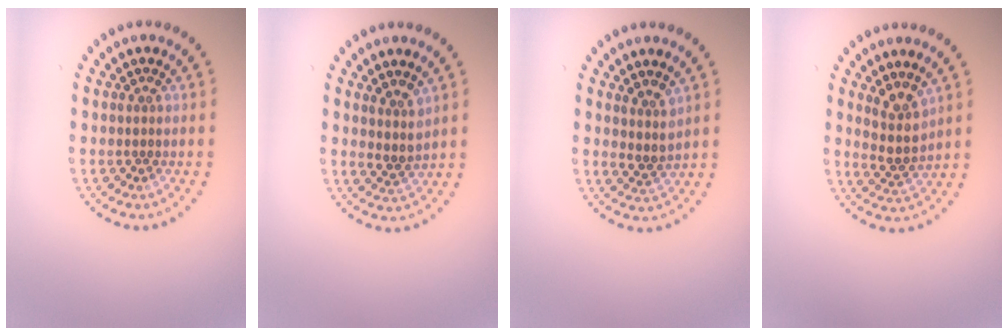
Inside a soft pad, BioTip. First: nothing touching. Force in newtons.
{"total": 1.8, "press": 1.4, "slide": 1.2}
{"total": 1.8, "press": 1.4, "slide": 1.2}
{"total": 2.7, "press": 2.2, "slide": 1.6}